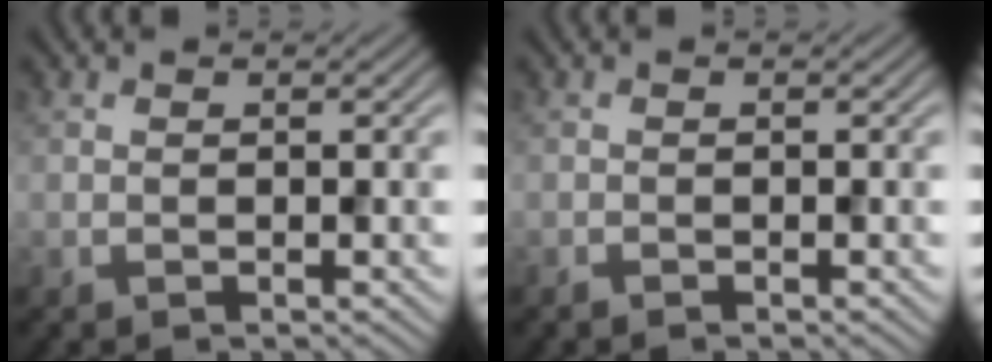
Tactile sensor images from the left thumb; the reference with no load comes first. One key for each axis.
{"total": 0.8, "fx": -0.8, "fy": 0.0, "fz": 0.3, "tx": -0.006, "ty": -0.002, "tz": -0.013}